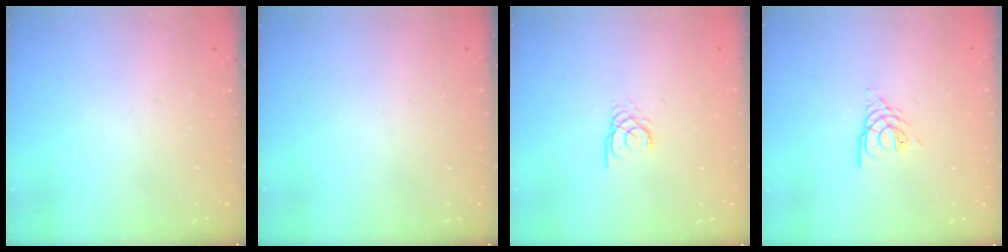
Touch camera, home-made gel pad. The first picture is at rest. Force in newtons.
{"total": 0.0}
{"total": 2.4, "press": 2.4, "slide": 0.3}
{"total": 4.2, "press": 4.1, "slide": 0.5}